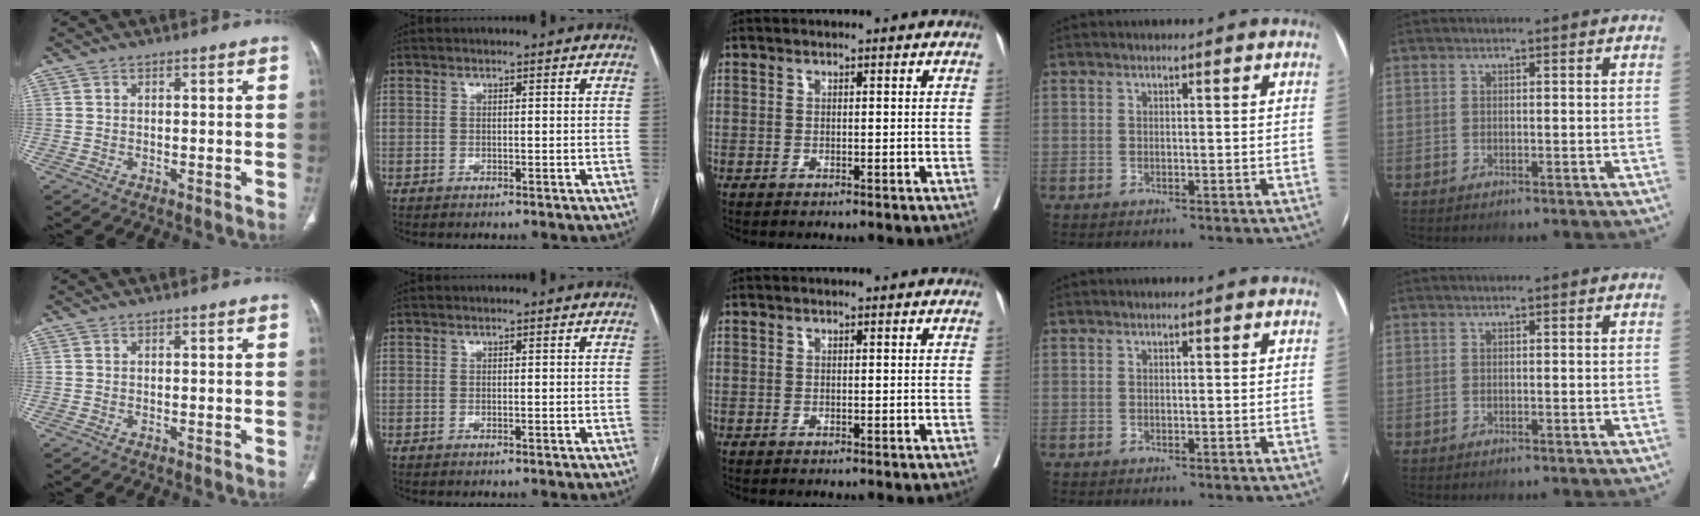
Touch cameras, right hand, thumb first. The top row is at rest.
{}